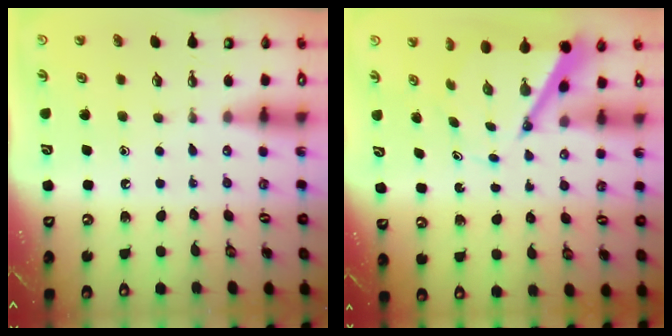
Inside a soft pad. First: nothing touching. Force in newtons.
{"total": 6.7, "press": 6.6, "slide": 0.5}